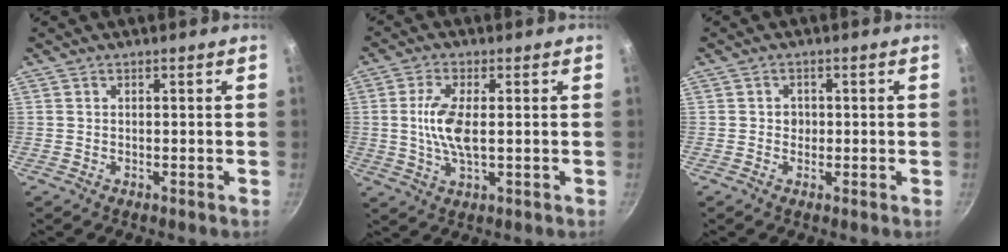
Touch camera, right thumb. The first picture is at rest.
{"total": 7.8, "force": [0.4, 3.0, 7.1], "torque": [-0.153, 0.000, 0.006]}
{"total": 1.7, "force": [-0.1, 1.6, 0.5], "torque": [0.006, -0.001, -0.004]}